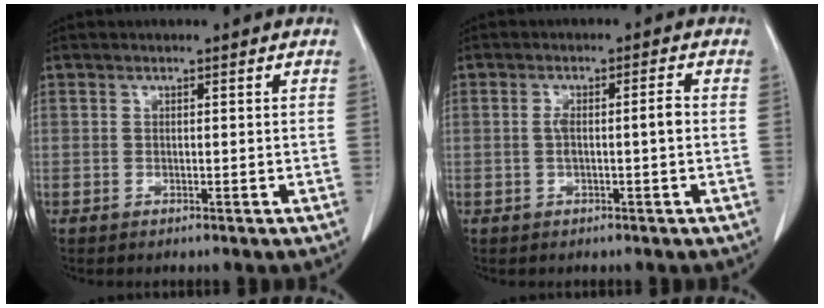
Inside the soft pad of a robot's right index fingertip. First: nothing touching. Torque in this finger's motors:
{"motor_torque": [0.09, 0.01, 0.08, 0.03]}